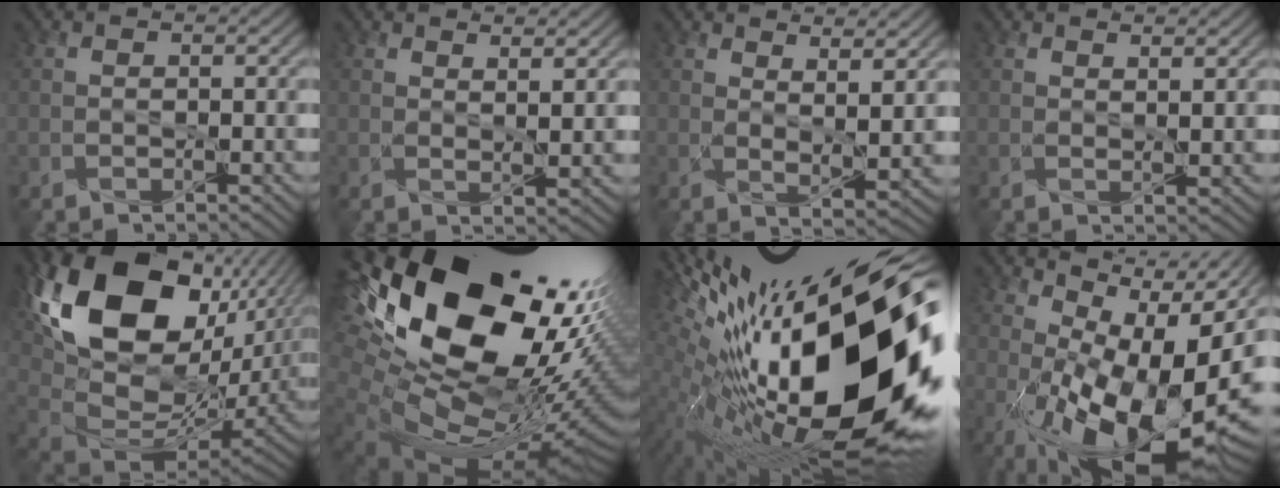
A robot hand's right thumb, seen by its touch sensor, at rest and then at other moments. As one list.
[{"total": 3.5, "force": [2.5, 0.5, 2.4], "torque": [-0.046, -0.003, 0.051]}, {"total": 6.4, "force": [4.1, 1.5, 4.7], "torque": [-0.084, -0.009, 0.076]}, {"total": 2.1, "force": [1.7, 0.2, 1.4], "torque": [-0.026, -0.003, 0.037]}, {"total": 21.4, "force": [6.7, 13.9, 14.9], "torque": [-0.343, -0.006, 0.140]}, {"total": 22.9, "force": [5.4, 15.3, 16.2], "torque": [-0.325, -0.031, 0.117]}, {"total": 22.8, "force": [1.6, 9.8, 20.5], "torque": [-0.359, -0.037, 0.038]}, {"total": 18.1, "force": [-0.1, 7.6, 16.5], "torque": [-0.242, -0.010, 0.014]}]